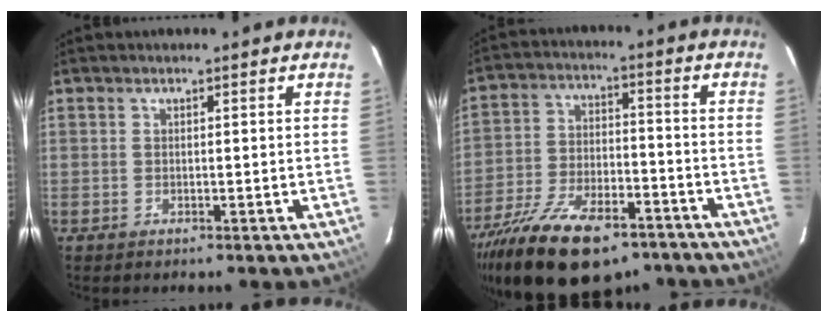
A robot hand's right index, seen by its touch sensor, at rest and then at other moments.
{"total": 21.1, "force": [-14.5, 9.5, 12.0], "torque": [-0.239, -0.025, -0.229]}